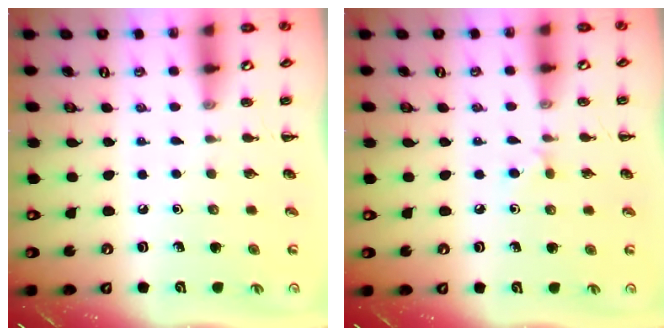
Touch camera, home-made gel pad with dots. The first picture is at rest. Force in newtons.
{"total": 4.6, "press": 4.2, "slide": 1.7}